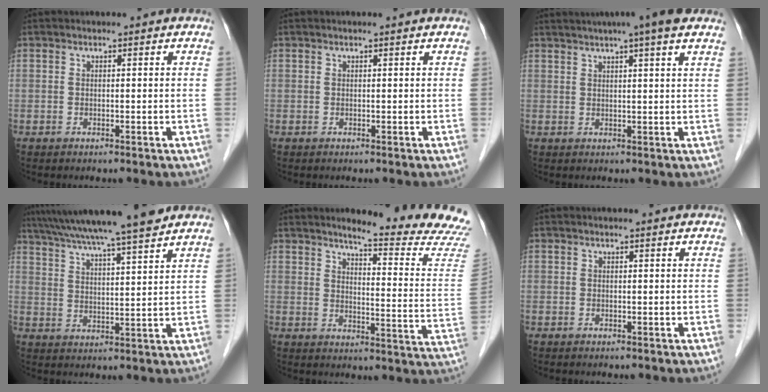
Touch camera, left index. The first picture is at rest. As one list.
[{"total": 0.9, "force": [0.7, 0.0, 0.5], "torque": [-0.008, 0.008, 0.012]}, {"total": 9.8, "force": [7.6, 0.1, 6.2], "torque": [-0.094, 0.024, 0.092]}, {"total": 18.2, "force": [15.8, 0.0, 9.0], "torque": [-0.157, 0.023, 0.236]}, {"total": 17.6, "force": [16.5, -0.8, 6.1], "torque": [-0.083, -0.116, 0.185]}, {"total": 1.9, "force": [1.8, 0.1, 0.5], "torque": [-0.013, 0.008, 0.018]}]